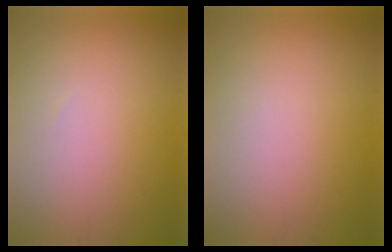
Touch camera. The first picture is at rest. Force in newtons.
{"total": 0.0}